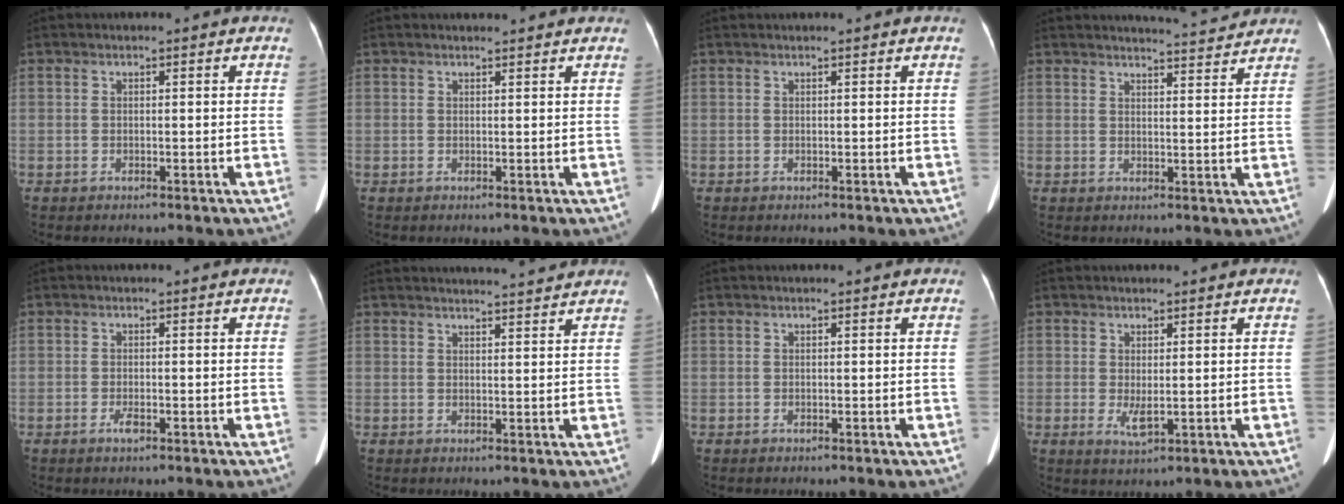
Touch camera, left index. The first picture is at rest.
{"total": 2.9, "force": [2.8, 0.3, 0.7], "torque": [-0.012, 0.013, 0.032]}
{"total": 1.0, "force": [0.9, -0.1, 0.4], "torque": [-0.004, 0.020, 0.020]}
{"total": 5.9, "force": [5.8, -0.1, 0.8], "torque": [-0.023, -0.003, 0.071]}
{"total": 1.2, "force": [-0.6, 0.3, 0.9], "torque": [-0.020, -0.002, -0.011]}
{"total": 7.6, "force": [7.3, -0.1, 2.2], "torque": [-0.034, 0.010, 0.088]}
{"total": 0.0}
{"total": 2.4, "force": [0.2, 0.7, 2.3], "torque": [-0.043, -0.008, 0.010]}